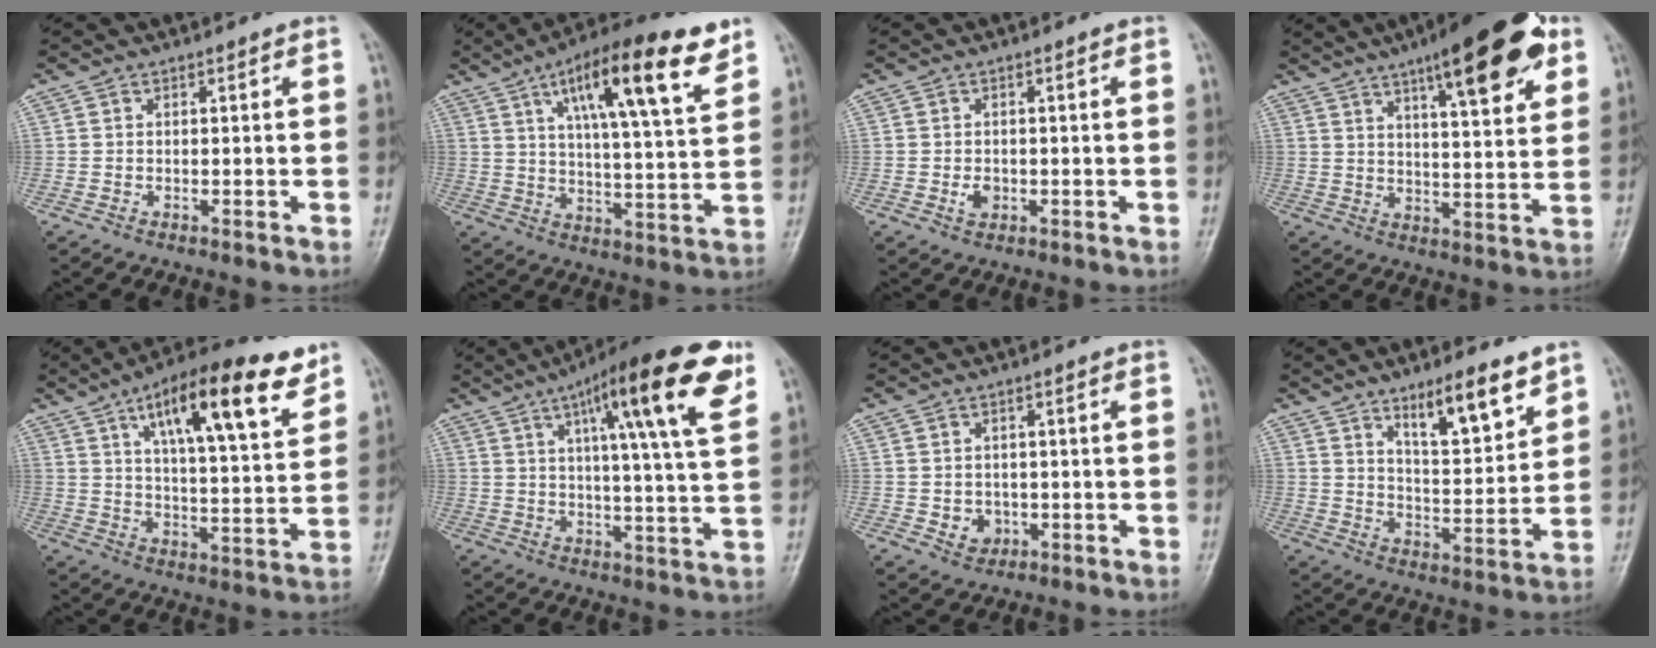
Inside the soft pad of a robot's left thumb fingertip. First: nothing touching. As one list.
[{"total": 18.9, "force": [10.0, 4.5, 15.3], "torque": [-0.221, -0.028, 0.156]}, {"total": 2.1, "force": [-0.5, 1.6, 1.2], "torque": [-0.017, 0.001, -0.006]}, {"total": 18.8, "force": [10.2, 5.1, 14.9], "torque": [-0.186, -0.031, 0.146]}, {"total": 19.0, "force": [10.5, 5.6, 14.8], "torque": [-0.202, -0.034, 0.163]}, {"total": 19.1, "force": [9.3, 3.1, 16.4], "torque": [-0.226, -0.020, 0.130]}, {"total": 3.5, "force": [-0.7, 3.1, 1.5], "torque": [-0.009, 0.002, -0.002]}, {"total": 11.1, "force": [7.3, 2.9, 7.8], "torque": [-0.106, -0.051, 0.123]}]